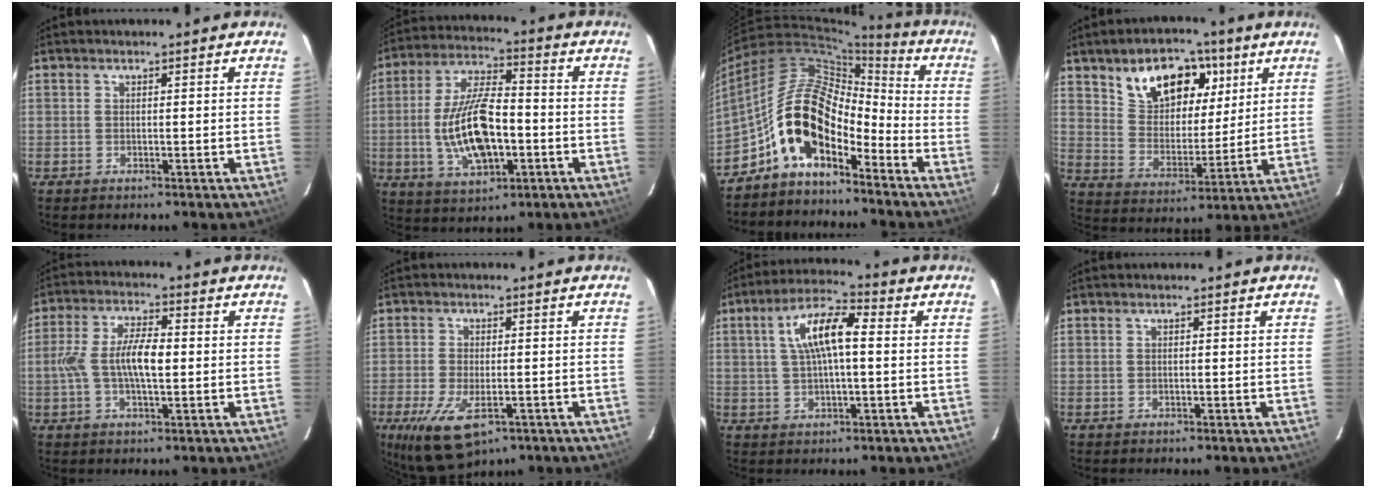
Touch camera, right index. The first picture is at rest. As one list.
[{"total": 15.2, "force": [-3.0, 6.8, 13.3], "torque": [-0.267, 0.001, -0.046]}, {"total": 13.6, "force": [-8.1, 6.4, 9.0], "torque": [-0.163, 0.024, -0.161]}, {"total": 15.5, "force": [8.2, 9.3, 9.2], "torque": [-0.160, 0.031, 0.150]}, {"total": 8.6, "force": [-0.6, 3.1, 8.0], "torque": [-0.159, 0.011, -0.012]}, {"total": 10.6, "force": [-5.1, 4.9, 7.9], "torque": [-0.174, -0.034, -0.084]}, {"total": 9.8, "force": [1.5, 3.3, 9.0], "torque": [-0.169, 0.022, 0.028]}, {"total": 0.0}]